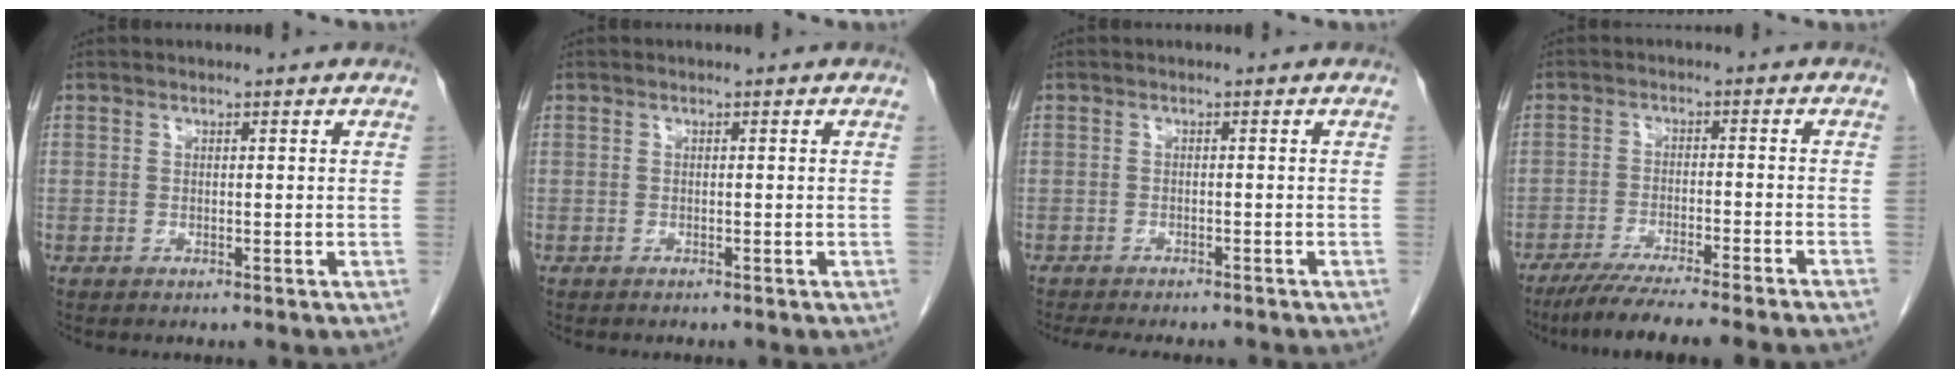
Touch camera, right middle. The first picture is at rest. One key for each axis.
{"total": 0.6, "fx": -0.6, "fy": 0.1, "fz": 0.3, "tx": -0.009, "ty": -0.001, "tz": -0.007}
{"total": 9.2, "fx": -8.1, "fy": 1.9, "fz": 4.0, "tx": -0.054, "ty": -0.010, "tz": -0.105}
{"total": 12.3, "fx": -10.5, "fy": -0.6, "fz": 6.5, "tx": -0.076, "ty": -0.030, "tz": -0.159}